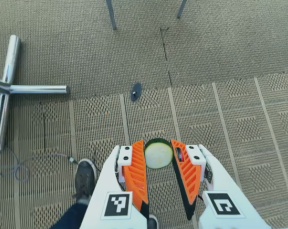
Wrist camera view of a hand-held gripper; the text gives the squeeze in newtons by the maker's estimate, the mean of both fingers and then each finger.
{"total": 7.6, "left": 7.5, "right": 7.7}